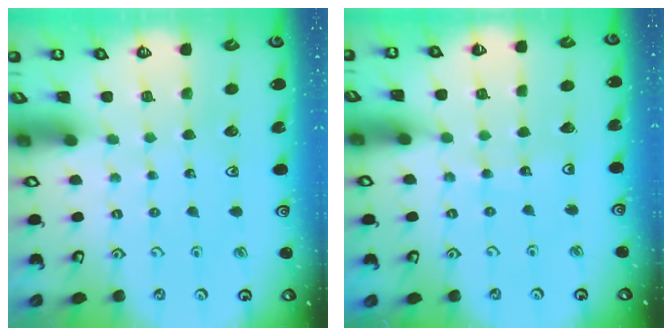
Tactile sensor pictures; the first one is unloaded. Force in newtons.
{"total": 6.6, "press": 6.5, "slide": 0.7}